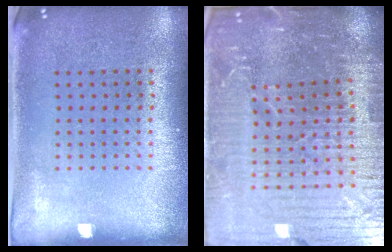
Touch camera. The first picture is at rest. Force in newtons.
{"total": 6.9, "press": 6.0, "slide": 3.4}